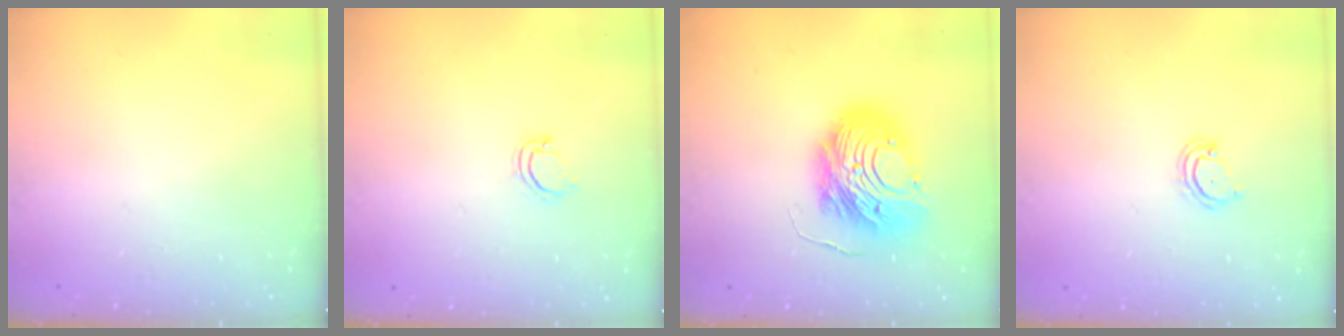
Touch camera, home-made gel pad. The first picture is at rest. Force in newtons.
{"total": 3.4, "press": 3.4, "slide": 0.3}
{"total": 14.9, "press": 14.8, "slide": 1.4}
{"total": 4.1, "press": 4.1, "slide": 0.3}